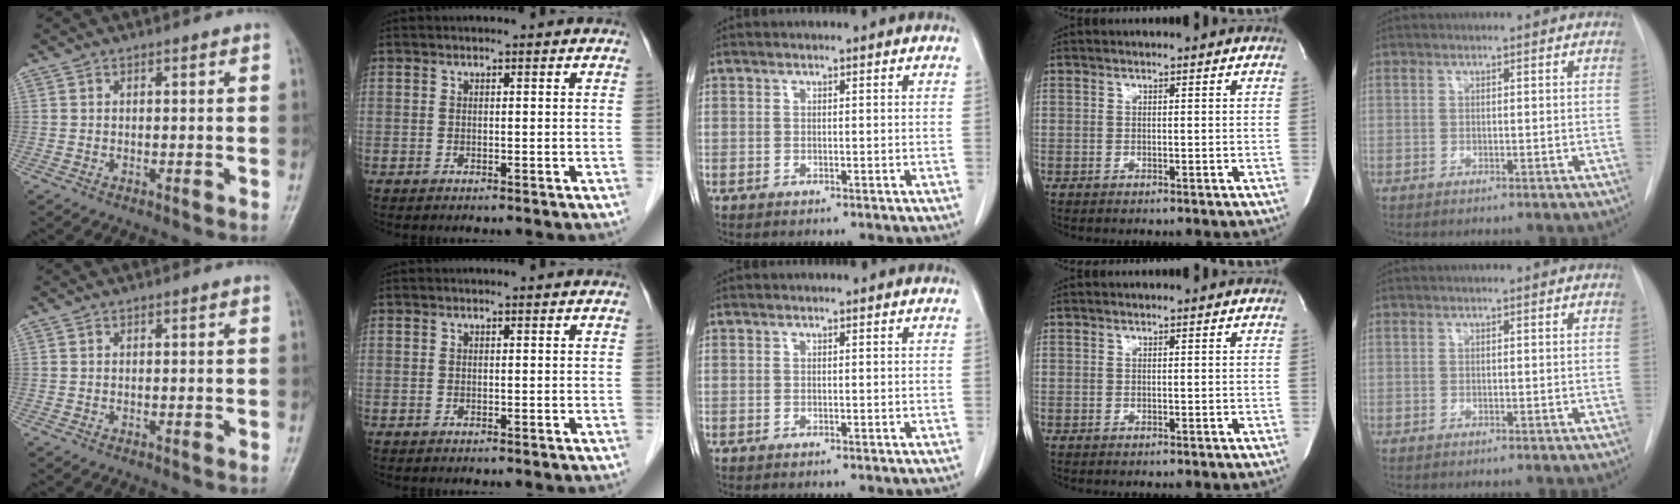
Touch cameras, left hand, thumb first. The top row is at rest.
{}